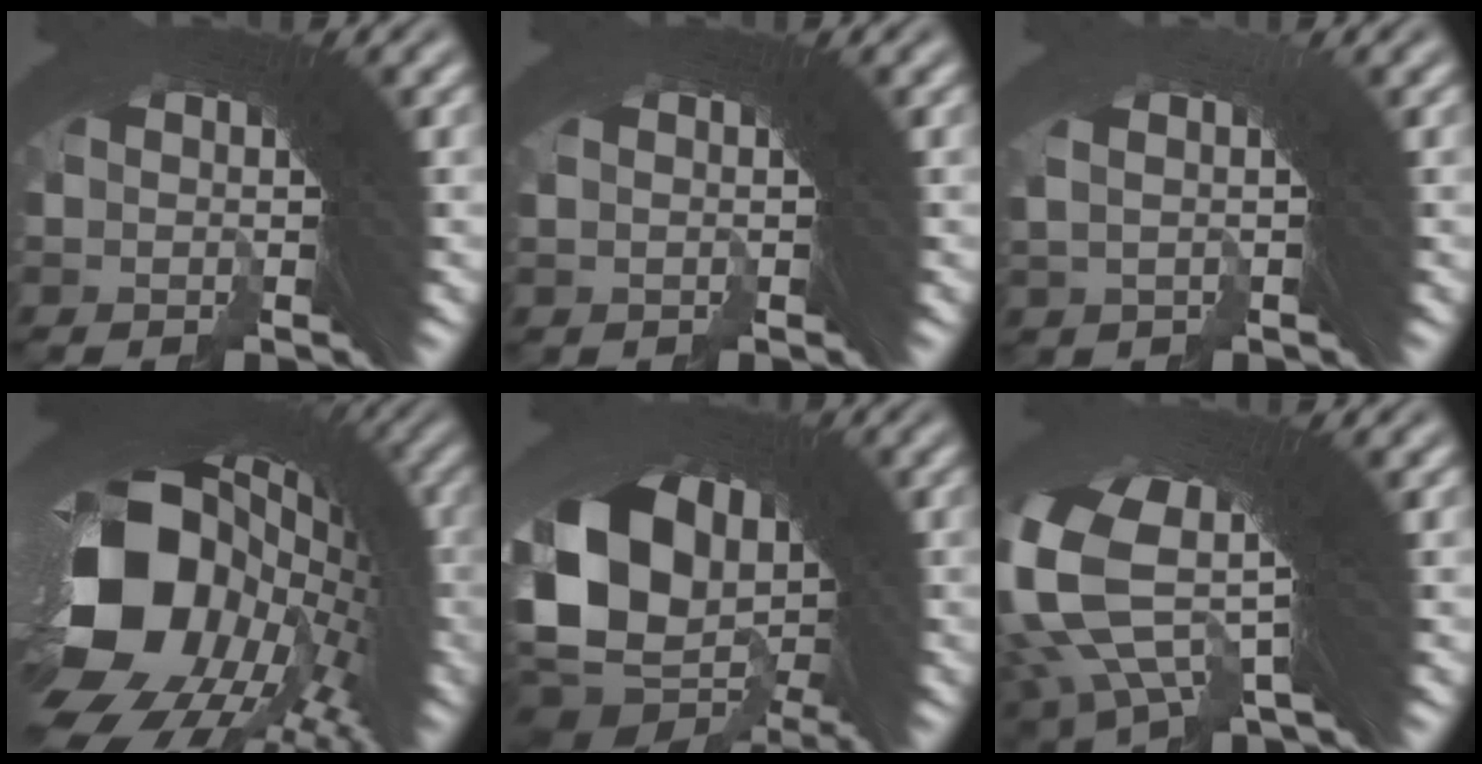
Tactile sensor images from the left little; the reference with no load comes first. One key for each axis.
{"total": 0.0}
{"total": 0.9, "fx": -0.1, "fy": -0.3, "fz": 0.8, "tx": -0.002, "ty": 0.017, "tz": -0.002}
{"total": 26.4, "fx": 0.3, "fy": 16.1, "fz": 20.9, "tx": -0.292, "ty": 0.017, "tz": -0.009}
{"total": 13.9, "fx": -2.8, "fy": 9.8, "fz": 9.4, "tx": -0.205, "ty": -0.054, "tz": -0.019}
{"total": 10.1, "fx": 1.5, "fy": 5.3, "fz": 8.5, "tx": -0.206, "ty": -0.020, "tz": 0.032}